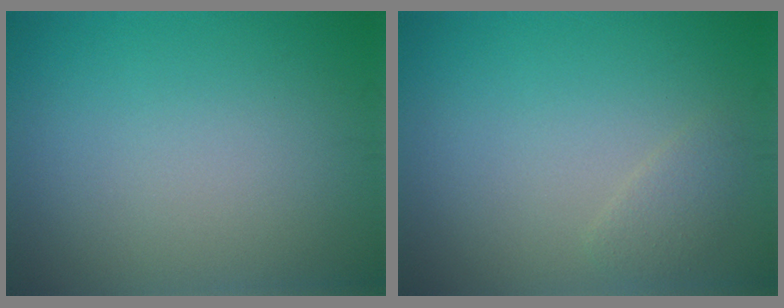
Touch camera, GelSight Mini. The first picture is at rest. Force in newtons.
{"total": 1.2, "press": 1.2, "slide": 0.1}